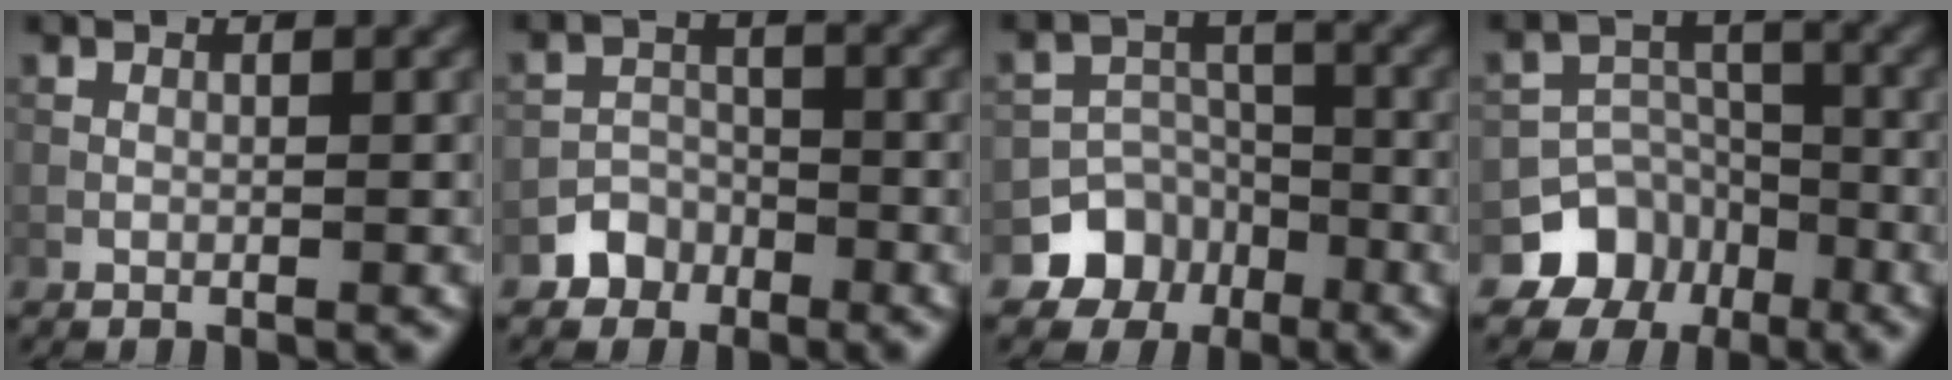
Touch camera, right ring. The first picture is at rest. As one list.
[{"total": 2.6, "force": [-1.8, 1.9, 0.1], "torque": [0.013, 0.007, -0.032]}, {"total": 5.3, "force": [-3.1, 4.3, 0.9], "torque": [0.004, 0.003, -0.061]}, {"total": 7.0, "force": [-4.2, 5.5, 0.9], "torque": [0.006, 0.000, -0.089]}]